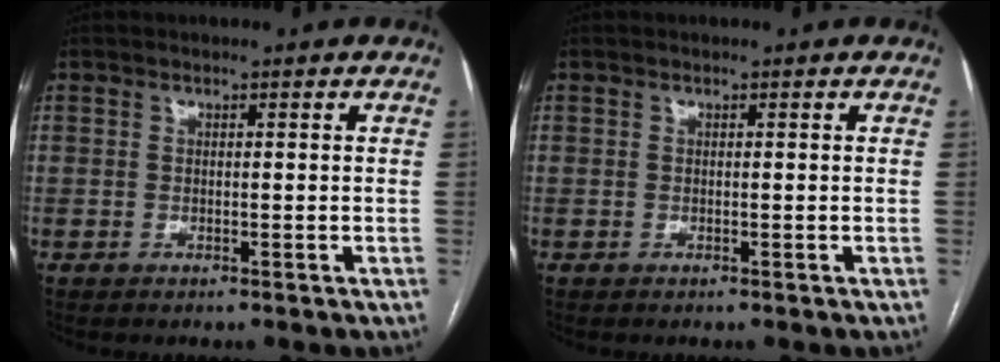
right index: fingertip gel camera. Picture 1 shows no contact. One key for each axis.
{"total": 0.0}